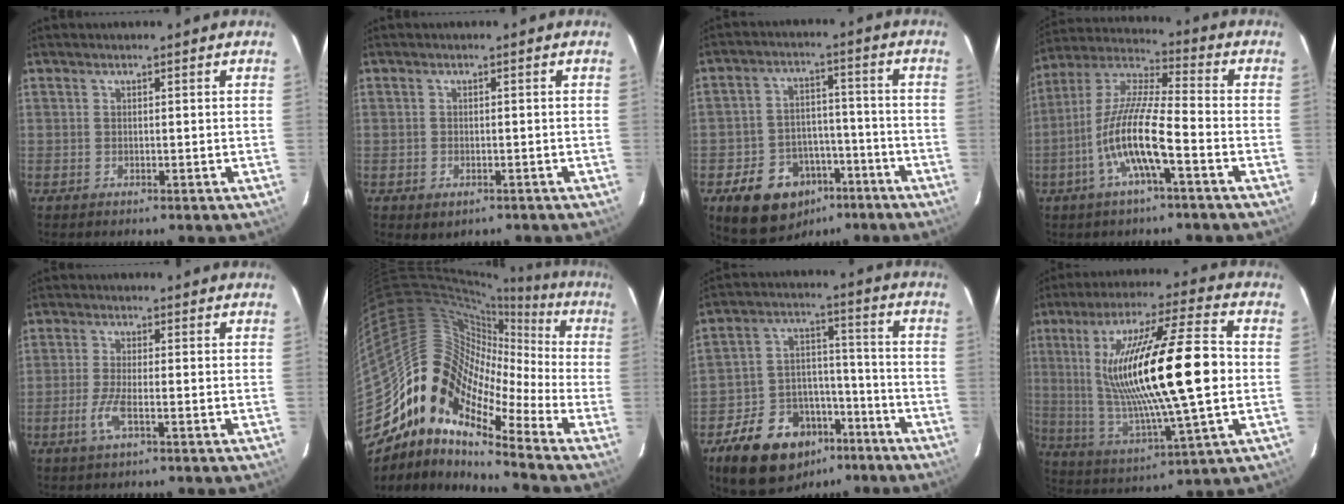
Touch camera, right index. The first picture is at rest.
{"total": 2.4, "force": [-1.1, 1.8, 1.1], "torque": [-0.021, -0.006, -0.011]}
{"total": 13.7, "force": [-7.9, 9.9, 5.2], "torque": [-0.122, 0.029, -0.096]}
{"total": 13.0, "force": [-5.1, 1.8, 11.9], "torque": [-0.237, -0.002, -0.101]}
{"total": 4.5, "force": [-1.9, 0.7, 4.1], "torque": [-0.090, -0.007, -0.041]}
{"total": 13.6, "force": [-7.8, 7.5, 8.1], "torque": [-0.112, 0.014, -0.174]}
{"total": 17.5, "force": [-10.9, 11.2, 7.8], "torque": [-0.171, 0.038, -0.156]}
{"total": 23.6, "force": [1.6, 3.3, 23.3], "torque": [-0.425, -0.004, 0.044]}